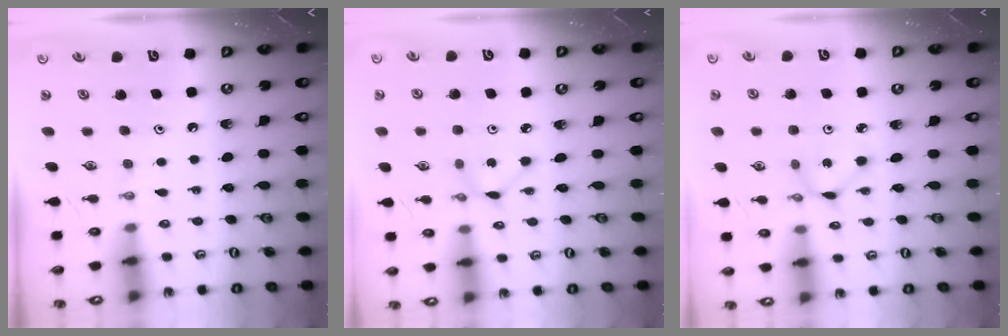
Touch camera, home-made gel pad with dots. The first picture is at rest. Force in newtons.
{"total": 2.3, "press": 2.3, "slide": 0.2}
{"total": 1.9, "press": 1.9, "slide": 0.1}